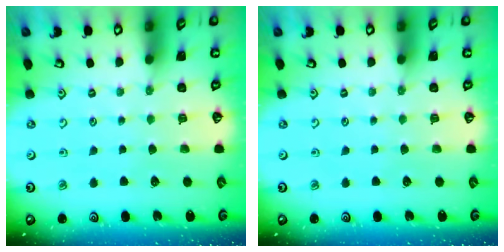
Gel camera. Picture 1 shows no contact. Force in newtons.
{"total": 0.0}